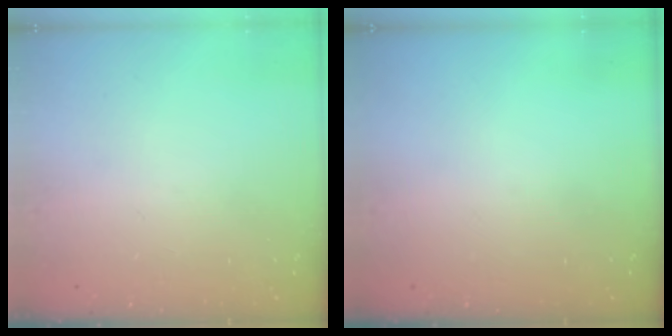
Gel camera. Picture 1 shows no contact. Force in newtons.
{"total": 0.0}